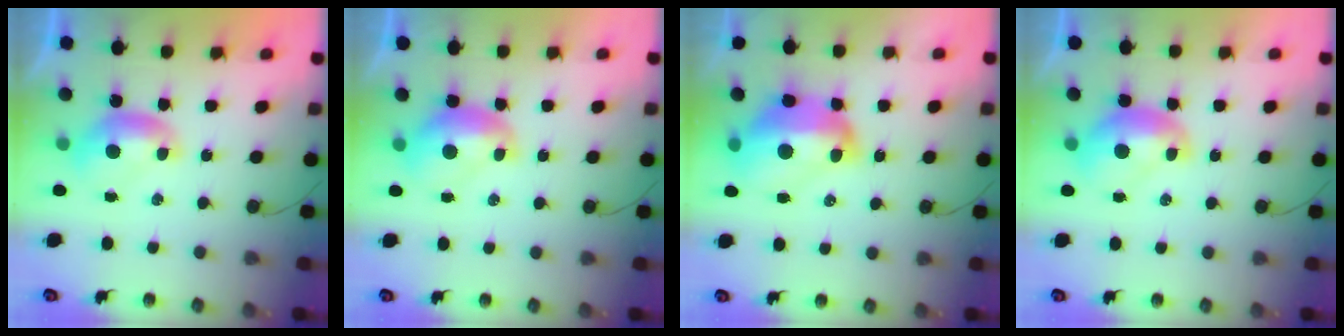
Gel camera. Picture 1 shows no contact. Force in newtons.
{"total": 2.0, "press": 2.0, "slide": 0.3}
{"total": 12.2, "press": 12.1, "slide": 1.3}
{"total": 2.6, "press": 2.5, "slide": 0.7}